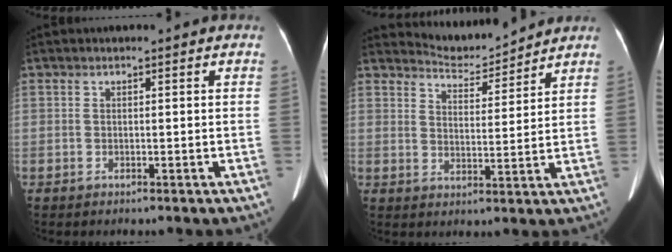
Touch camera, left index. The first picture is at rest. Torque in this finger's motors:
{"motor_torque": [0.29, -0.60, -0.02, -0.04]}